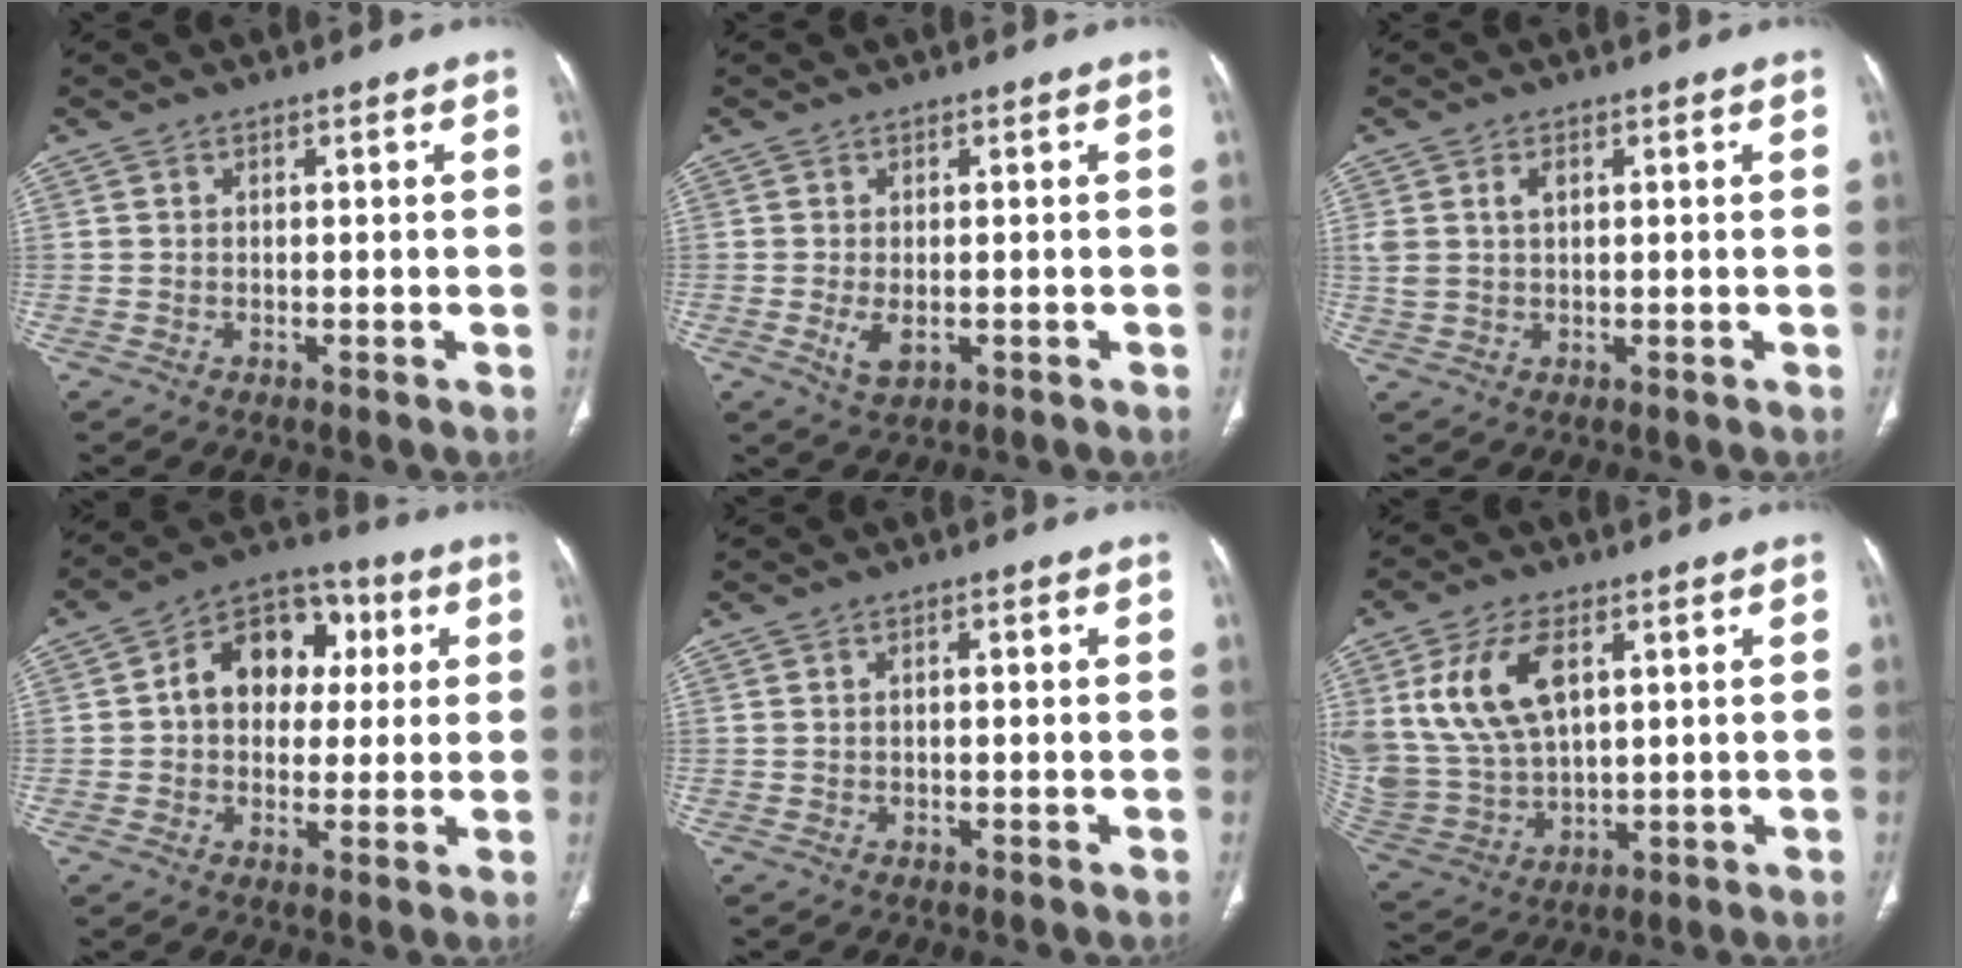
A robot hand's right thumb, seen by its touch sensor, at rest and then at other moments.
{"total": 3.2, "force": [-0.9, 1.6, 2.6], "torque": [-0.053, -0.007, -0.010]}
{"total": 3.4, "force": [1.2, 2.1, 2.4], "torque": [-0.051, 0.005, 0.030]}
{"total": 13.3, "force": [2.2, 10.0, 8.5], "torque": [-0.088, 0.019, 0.024]}
{"total": 0.8, "force": [0.1, 0.3, 0.7], "torque": [-0.016, 0.003, 0.004]}
{"total": 15.3, "force": [5.3, 8.9, 11.2], "torque": [-0.222, -0.014, 0.121]}